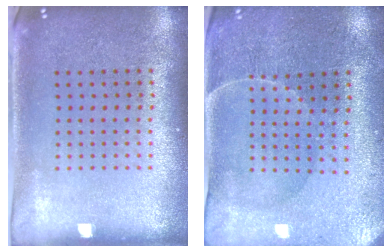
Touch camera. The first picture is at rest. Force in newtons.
{"total": 0.6, "press": 0.5, "slide": 0.4}